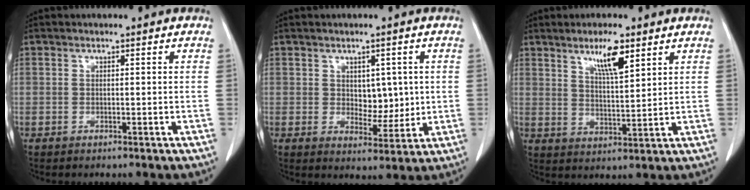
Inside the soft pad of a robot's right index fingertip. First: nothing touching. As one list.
[{"total": 5.0, "force": [0.9, 3.1, 3.9], "torque": [-0.049, -0.004, 0.023]}, {"total": 6.7, "force": [4.1, 1.0, 5.2], "torque": [-0.093, -0.003, 0.073]}]